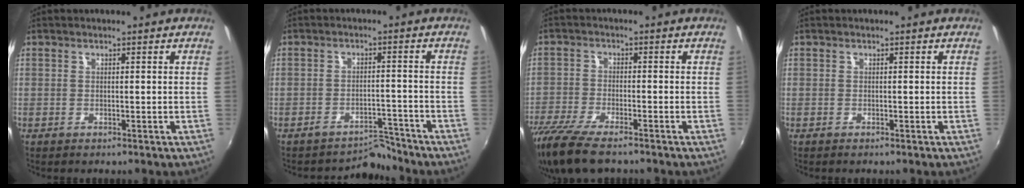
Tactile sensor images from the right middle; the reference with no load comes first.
{"total": 4.6, "force": [-4.6, 0.4, -0.6], "torque": [0.010, 0.014, -0.068]}
{"total": 11.9, "force": [-9.4, 2.9, 6.6], "torque": [-0.158, -0.041, -0.174]}
{"total": 0.0}